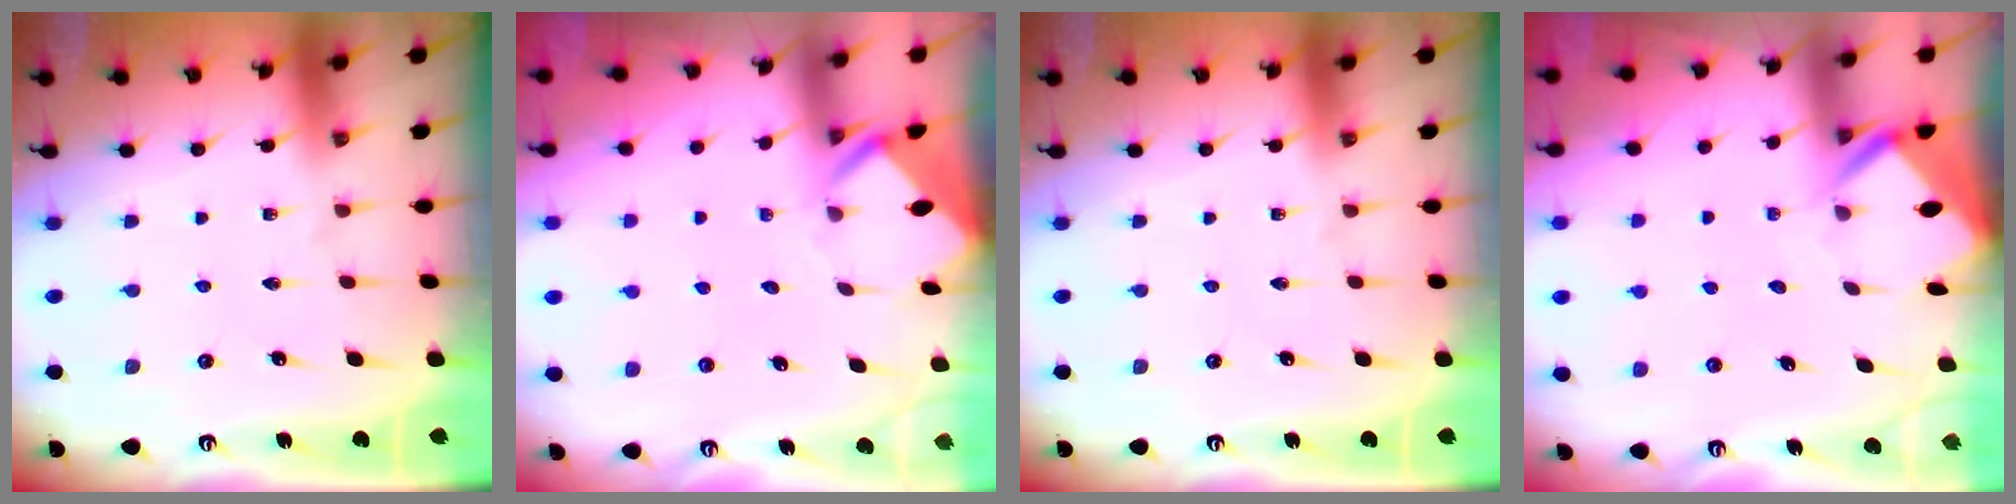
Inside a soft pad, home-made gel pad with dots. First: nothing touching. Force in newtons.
{"total": 3.2, "press": 3.2, "slide": 0.3}
{"total": 0.0}
{"total": 3.2, "press": 3.2, "slide": 0.3}